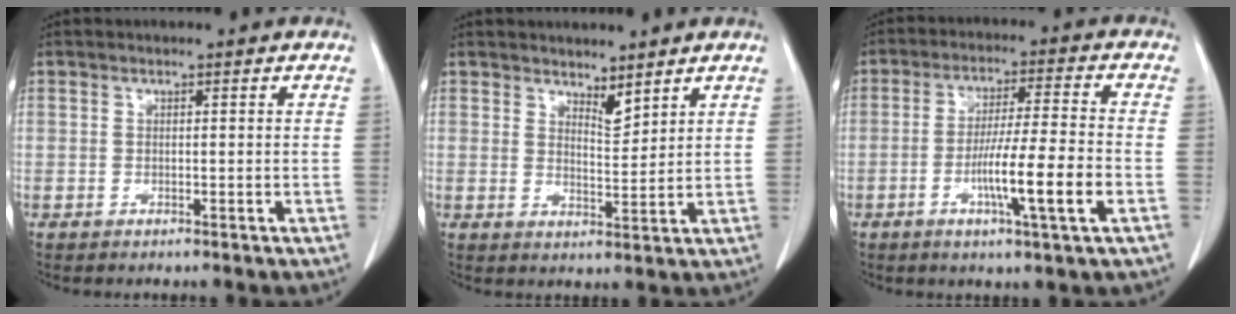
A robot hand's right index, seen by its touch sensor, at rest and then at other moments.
{"total": 3.3, "force": [2.8, 1.0, 1.5], "torque": [-0.025, -0.011, 0.054]}
{"total": 10.7, "force": [-3.5, -0.4, 10.1], "torque": [-0.179, -0.008, -0.062]}